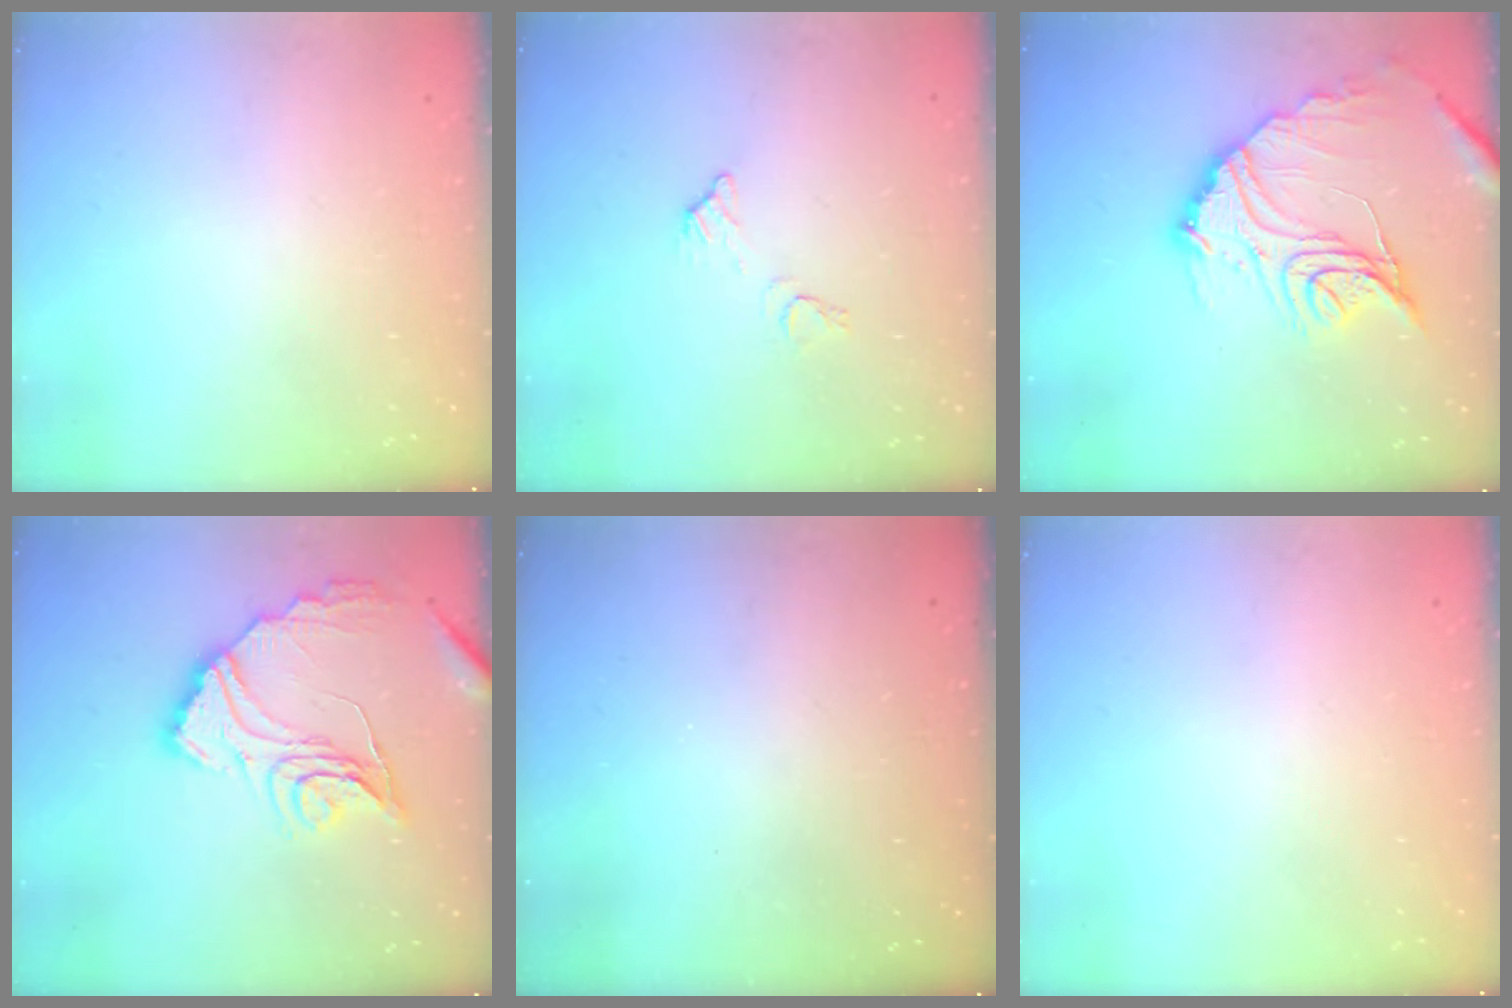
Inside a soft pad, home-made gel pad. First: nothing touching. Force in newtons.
{"total": 5.8, "press": 5.8, "slide": 0.4}
{"total": 19.4, "press": 19.3, "slide": 1.8}
{"total": 16.8, "press": 16.8, "slide": 1.4}
{"total": 3.2, "press": 3.2, "slide": 0.3}
{"total": 0.0}